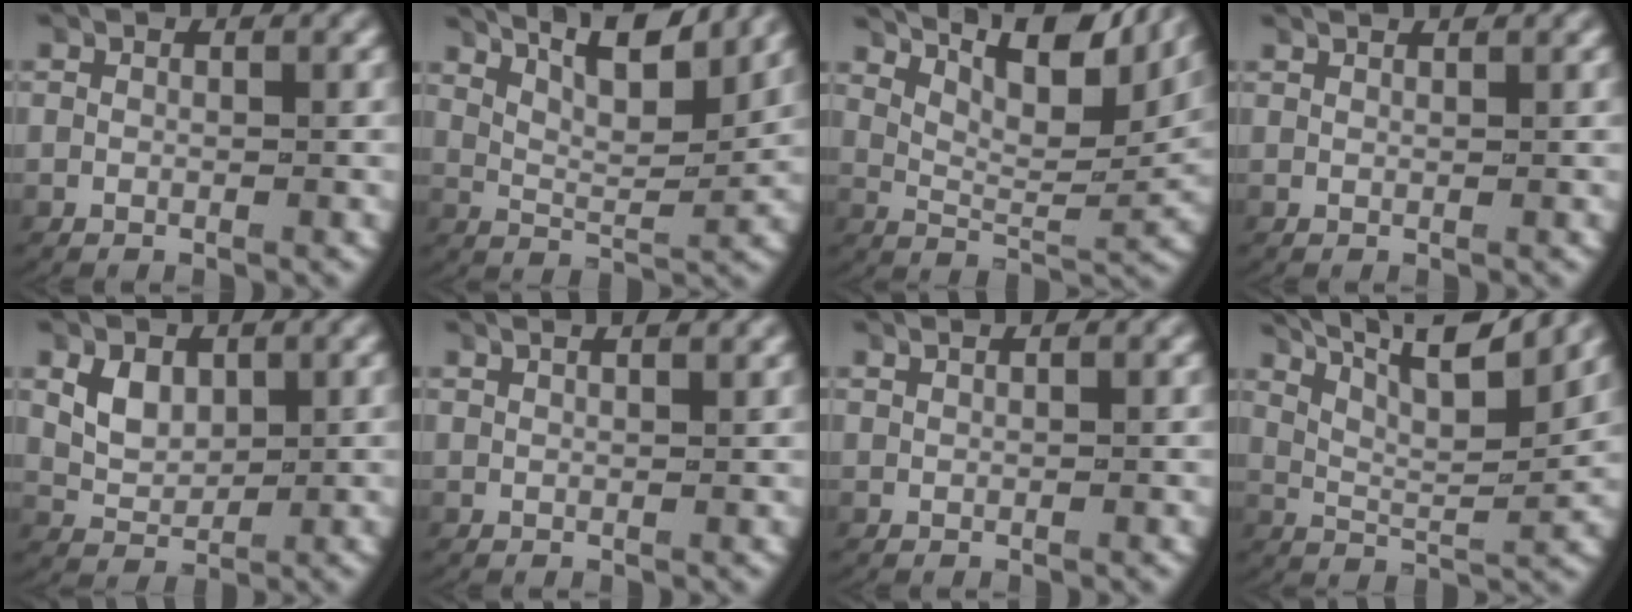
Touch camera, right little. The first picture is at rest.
{"total": 9.0, "force": [6.5, 3.1, 5.4], "torque": [-0.079, 0.017, 0.090]}
{"total": 10.9, "force": [7.3, 4.2, 6.9], "torque": [-0.098, 0.023, 0.097]}
{"total": 1.2, "force": [1.2, -0.2, 0.2], "torque": [-0.003, 0.001, 0.020]}
{"total": 2.9, "force": [0.8, 2.2, 1.7], "torque": [-0.039, -0.007, 0.018]}
{"total": 2.7, "force": [2.3, 0.3, 1.3], "torque": [-0.015, 0.008, 0.036]}
{"total": 0.9, "force": [0.9, -0.1, 0.2], "torque": [-0.004, 0.004, 0.017]}
{"total": 9.8, "force": [6.5, 3.4, 6.4], "torque": [-0.097, 0.014, 0.094]}